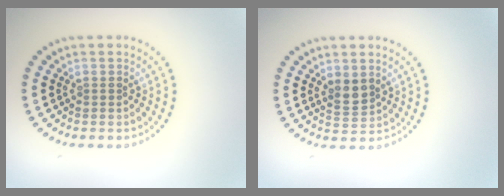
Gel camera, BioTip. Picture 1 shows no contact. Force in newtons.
{"total": 2.0, "press": 1.7, "slide": 1.0}